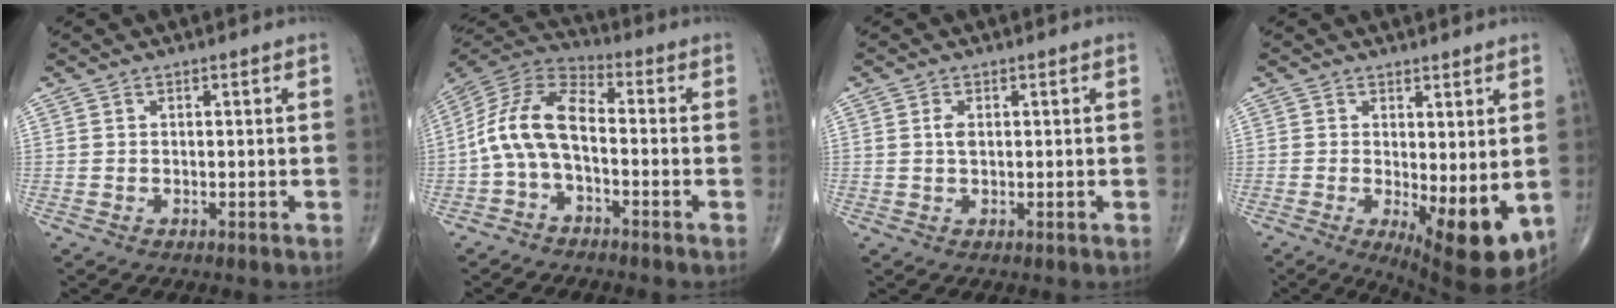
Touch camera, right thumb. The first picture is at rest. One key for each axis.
{"total": 11.1, "fx": -2.0, "fy": 5.7, "fz": 9.3, "tx": -0.183, "ty": 0.044, "tz": -0.053}
{"total": 1.7, "fx": 0.3, "fy": 0.9, "fz": 1.4, "tx": -0.029, "ty": 0.000, "tz": 0.006}
{"total": 10.4, "fx": -1.5, "fy": 3.7, "fz": 9.6, "tx": -0.130, "ty": -0.026, "tz": -0.011}